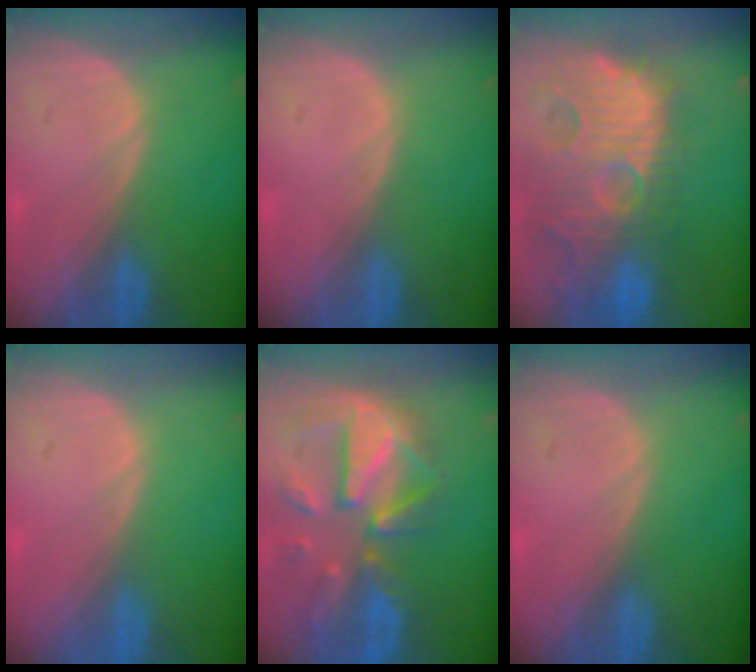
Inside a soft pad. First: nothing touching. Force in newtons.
{"total": 0.0}
{"total": 14.6, "press": 12.5, "slide": 7.5}
{"total": 0.0}
{"total": 12.2, "press": 10.6, "slide": 5.9}
{"total": 0.0}